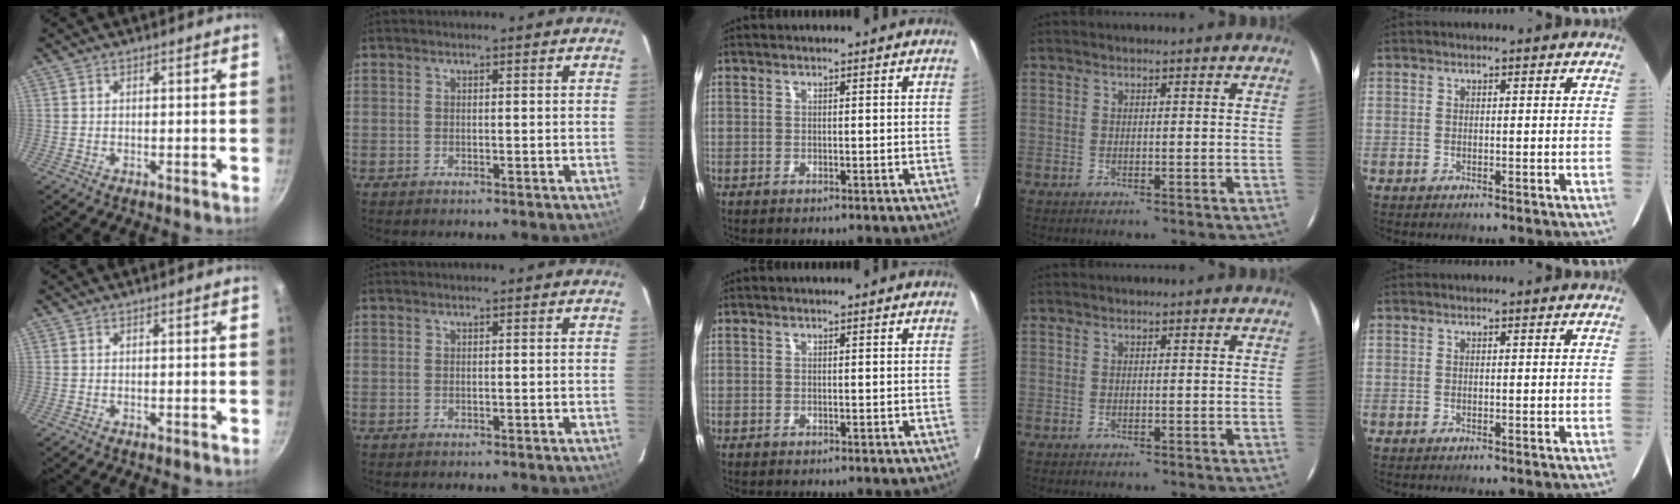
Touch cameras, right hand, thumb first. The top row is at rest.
{}